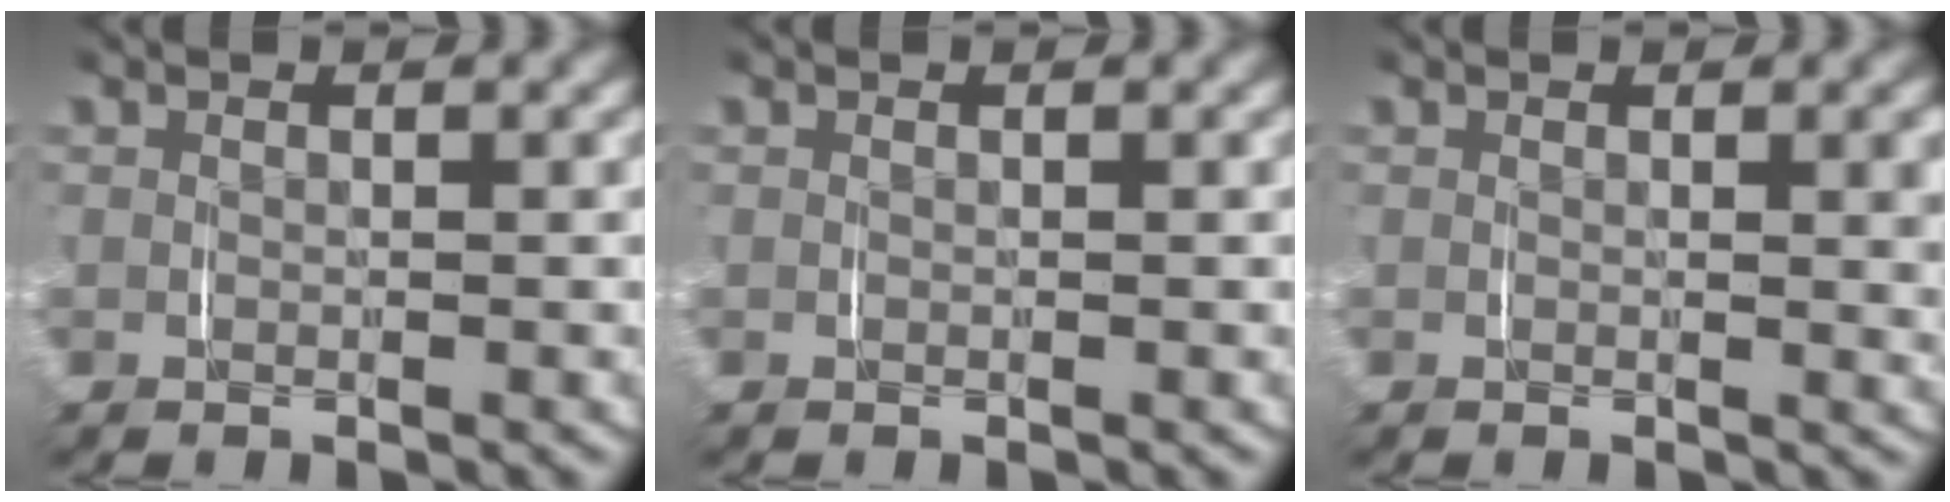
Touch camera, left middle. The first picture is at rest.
{"total": 0.0}
{"total": 1.5, "force": [0.5, 0.0, 1.4], "torque": [-0.013, -0.005, 0.007]}